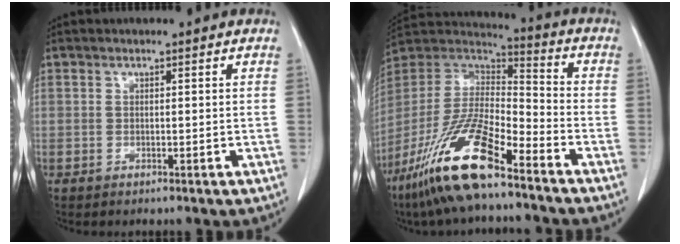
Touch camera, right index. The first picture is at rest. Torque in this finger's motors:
{"motor_torque": [0.23, -0.38, 0.22, 0.04]}